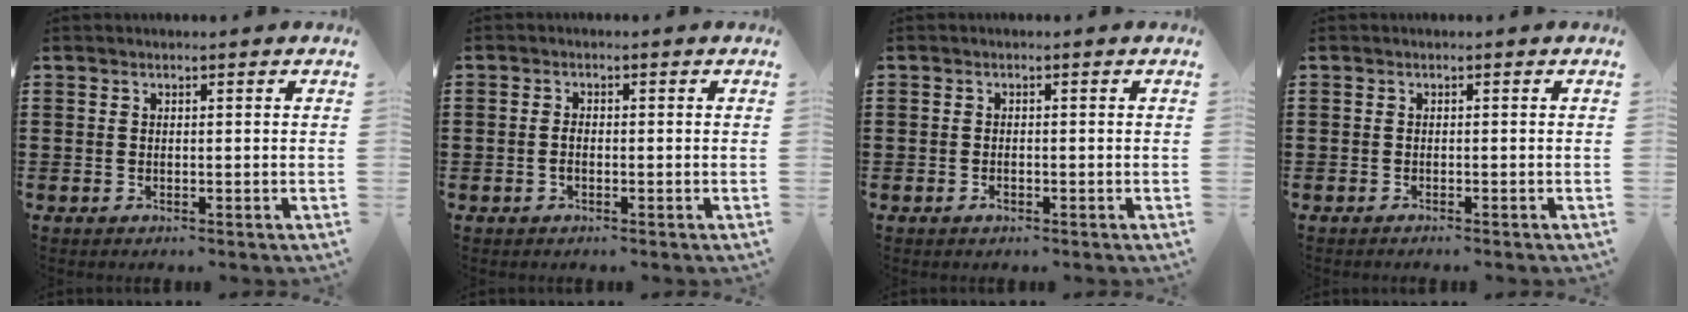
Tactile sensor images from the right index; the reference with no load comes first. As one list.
[{"total": 1.3, "force": [-0.5, 0.6, 1.0], "torque": [-0.022, -0.003, -0.008]}, {"total": 0.9, "force": [-0.5, 0.3, 0.6], "torque": [-0.015, -0.008, -0.007]}, {"total": 0.7, "force": [-0.7, -0.2, 0.1], "torque": [-0.003, -0.005, -0.014]}]